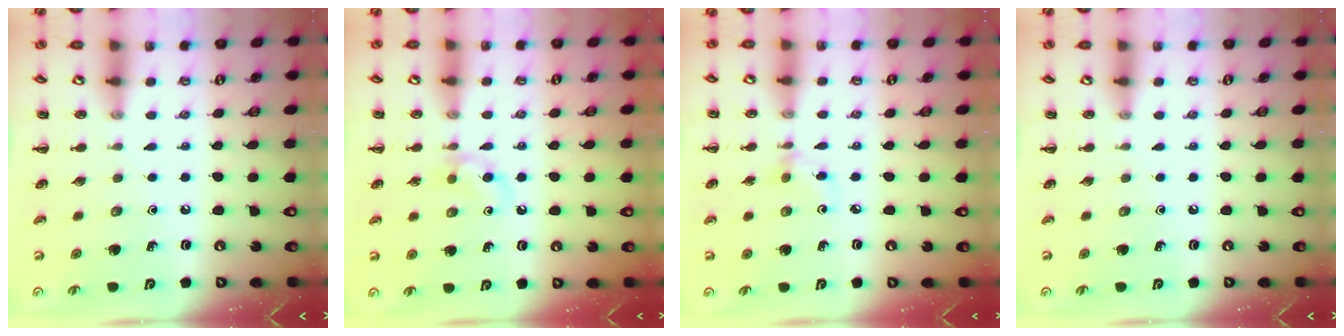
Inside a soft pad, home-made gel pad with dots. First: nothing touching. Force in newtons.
{"total": 4.6, "press": 4.4, "slide": 1.5}
{"total": 3.0, "press": 2.8, "slide": 0.9}
{"total": 0.0}